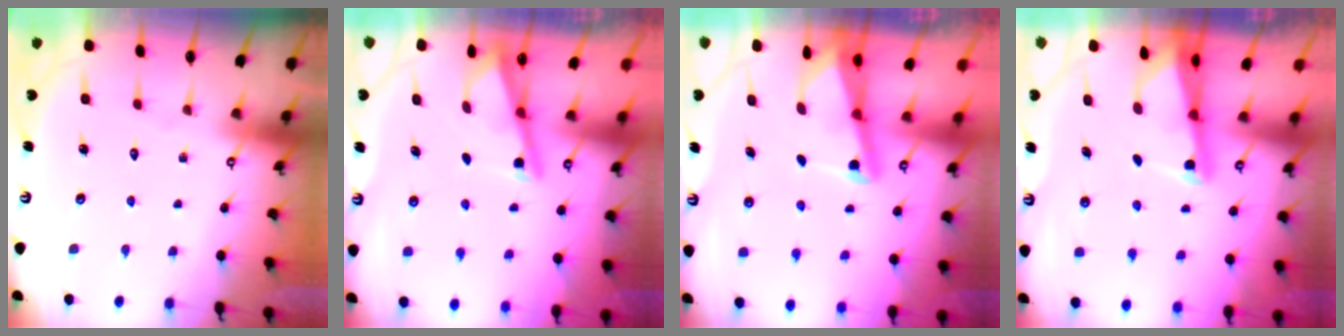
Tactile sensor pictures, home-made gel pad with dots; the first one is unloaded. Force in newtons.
{"total": 2.8, "press": 2.8, "slide": 0.3}
{"total": 2.5, "press": 2.4, "slide": 0.6}
{"total": 2.4, "press": 2.4, "slide": 0.2}